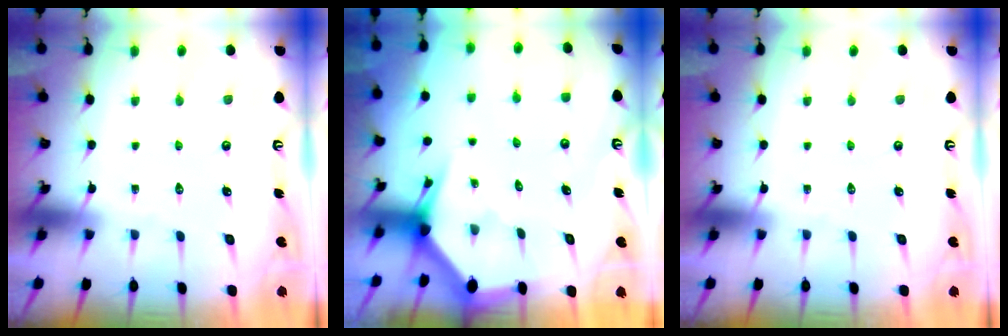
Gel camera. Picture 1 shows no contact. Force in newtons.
{"total": 2.8, "press": 2.8, "slide": 0.2}
{"total": 0.0}